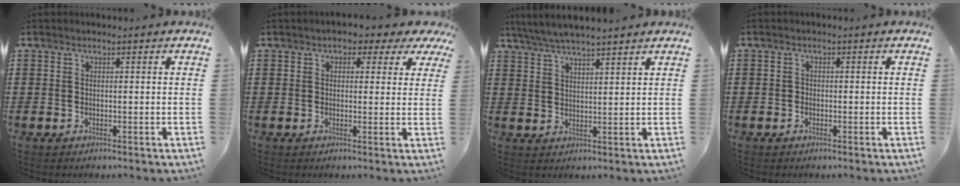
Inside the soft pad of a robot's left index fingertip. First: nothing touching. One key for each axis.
{"total": 2.3, "fx": 1.0, "fy": 1.6, "fz": 1.3, "tx": -0.017, "ty": 0.002, "tz": 0.012}
{"total": 4.3, "fx": 3.9, "fy": 0.0, "fz": 1.7, "tx": -0.043, "ty": -0.011, "tz": 0.071}
{"total": 0.9, "fx": -0.5, "fy": 0.7, "fz": 0.2, "tx": -0.007, "ty": 0.001, "tz": -0.011}